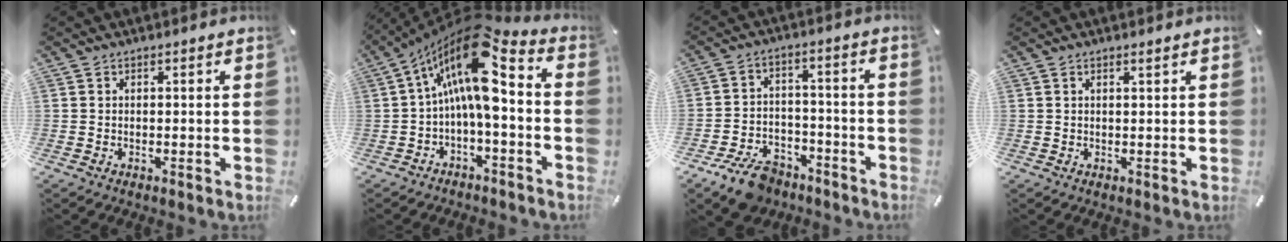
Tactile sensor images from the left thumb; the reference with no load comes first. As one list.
[{"total": 17.1, "force": [3.8, 6.9, 15.1], "torque": [-0.283, -0.024, 0.057]}, {"total": 9.7, "force": [-7.2, 5.2, 3.8], "torque": [-0.058, 0.050, -0.131]}, {"total": 0.7, "force": [0.3, 0.0, 0.6], "torque": [-0.010, -0.001, 0.006]}]